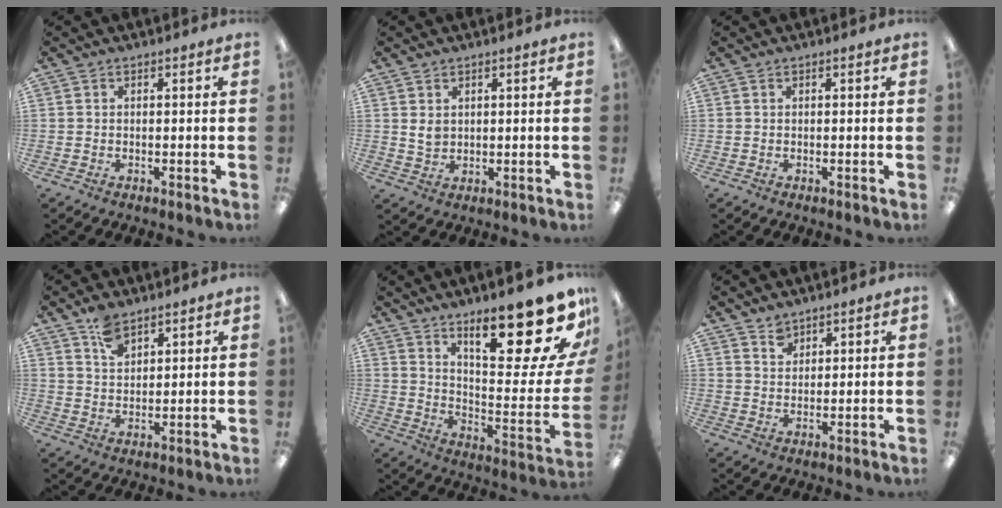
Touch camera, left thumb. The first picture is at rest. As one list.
[{"total": 3.3, "force": [1.4, 2.3, 1.9], "torque": [-0.040, 0.004, 0.025]}, {"total": 0.0}, {"total": 5.9, "force": [4.4, 2.9, 2.6], "torque": [-0.038, -0.021, 0.080]}, {"total": 24.7, "force": [16.3, 7.1, 17.2], "torque": [-0.228, -0.121, 0.269]}, {"total": 3.1, "force": [2.6, 1.6, 0.5], "torque": [0.002, -0.016, 0.049]}]